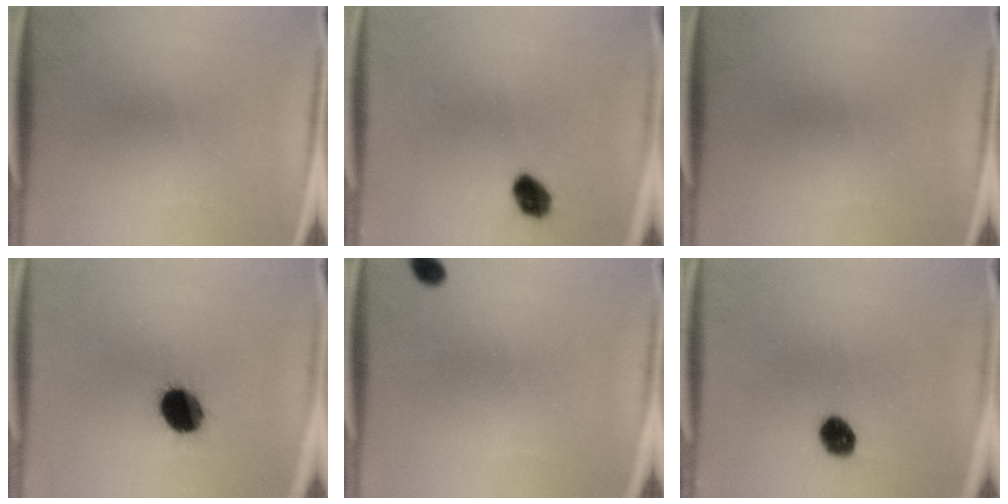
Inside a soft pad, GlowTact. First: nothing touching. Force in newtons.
{"total": 5.5}
{"total": 0.0}
{"total": 11.6}
{"total": 2.1}
{"total": 5.4}